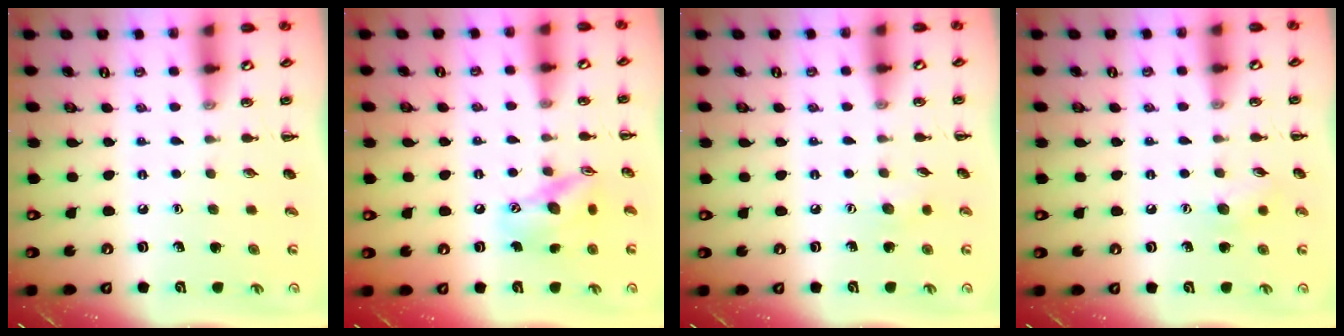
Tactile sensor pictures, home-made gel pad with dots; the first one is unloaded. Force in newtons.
{"total": 13.7, "press": 13.5, "slide": 2.2}
{"total": 4.8, "press": 4.6, "slide": 1.0}
{"total": 7.0, "press": 6.9, "slide": 1.4}